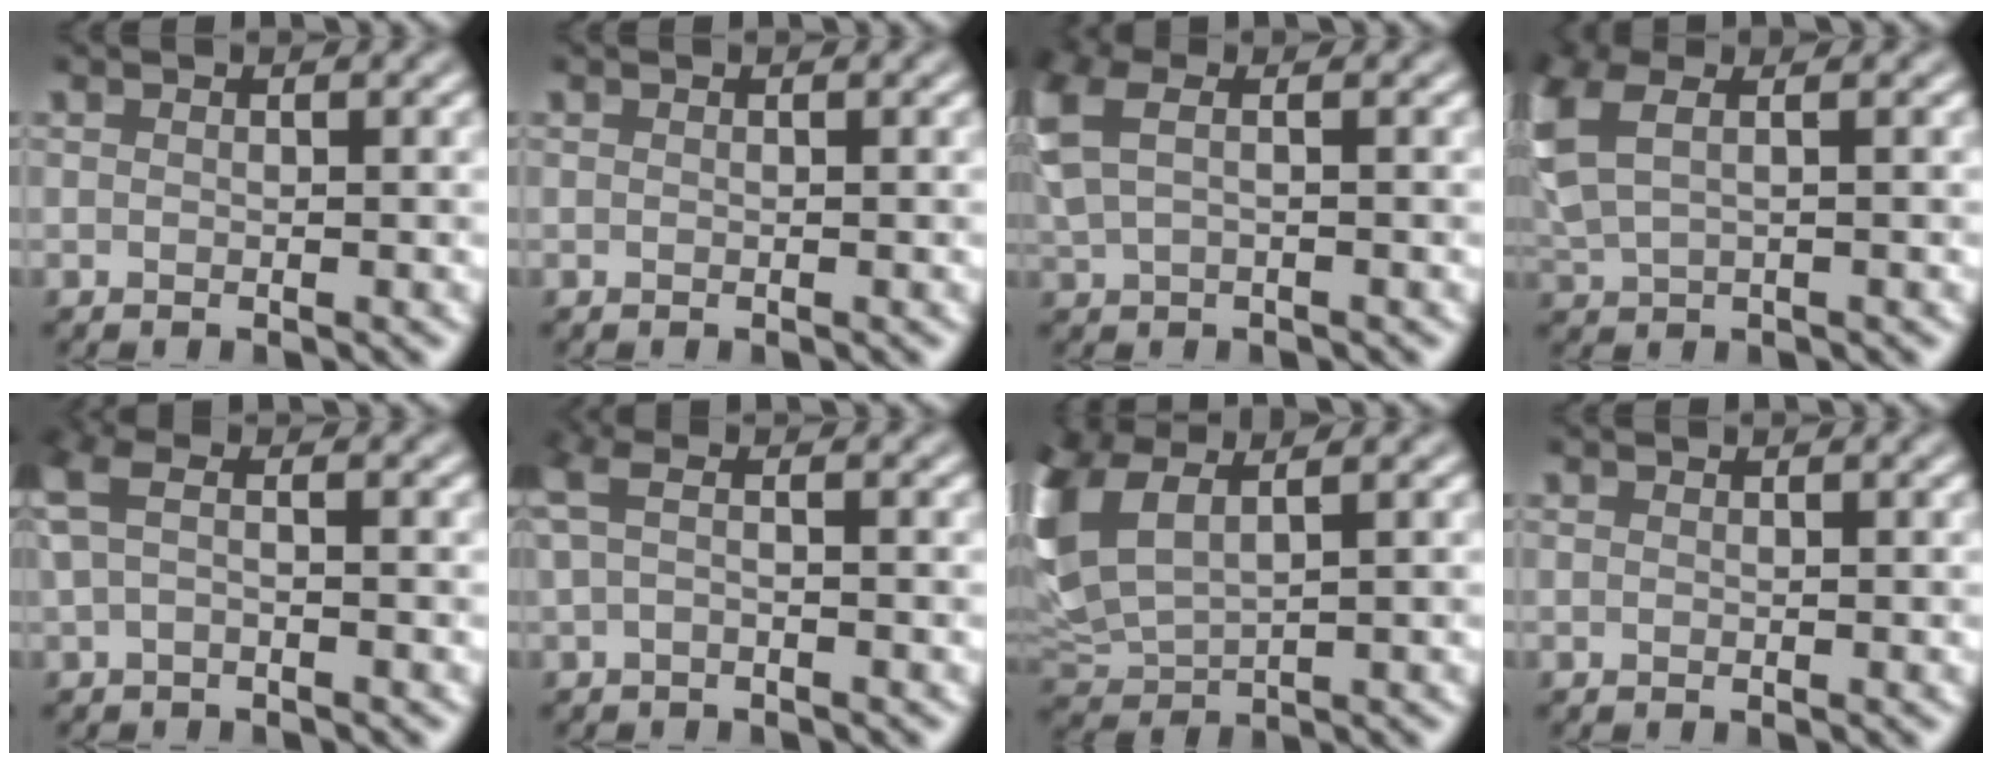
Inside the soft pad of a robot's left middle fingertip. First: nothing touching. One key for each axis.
{"total": 0.0}
{"total": 3.5, "fx": 1.0, "fy": 1.5, "fz": 3.0, "tx": -0.080, "ty": 0.011, "tz": 0.019}
{"total": 5.4, "fx": 2.0, "fy": 2.7, "fz": 4.2, "tx": -0.116, "ty": 0.018, "tz": 0.044}
{"total": 2.6, "fx": 0.1, "fy": 0.9, "fz": 2.4, "tx": -0.060, "ty": 0.006, "tz": -0.006}
{"total": 2.2, "fx": 0.0, "fy": 0.6, "fz": 2.1, "tx": -0.049, "ty": 0.003, "tz": -0.007}
{"total": 7.3, "fx": 2.7, "fy": 3.6, "fz": 5.8, "tx": -0.166, "ty": 0.017, "tz": 0.053}
{"total": 0.0}